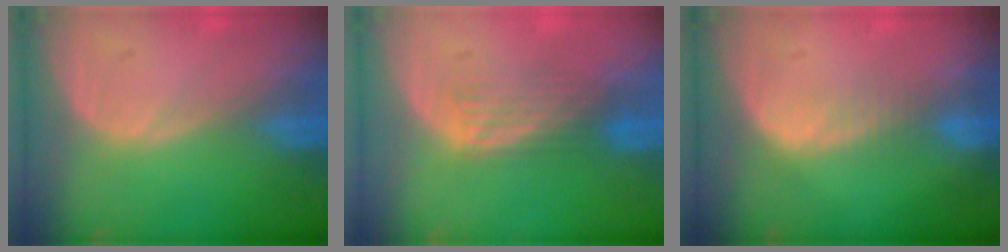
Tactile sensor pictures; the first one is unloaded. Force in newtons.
{"total": 4.3, "press": 3.7, "slide": 2.3}
{"total": 2.4, "press": 2.4, "slide": 0.2}